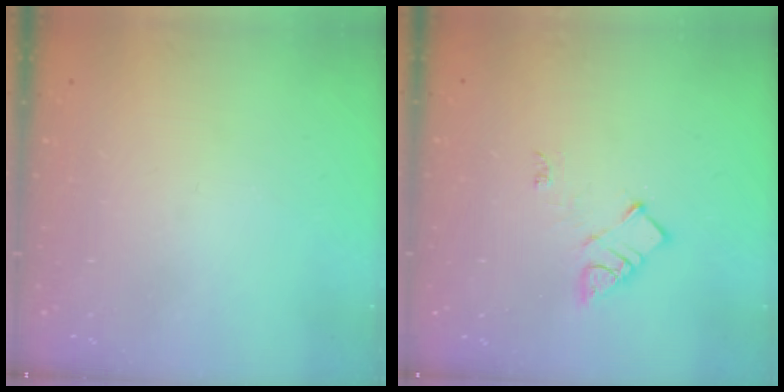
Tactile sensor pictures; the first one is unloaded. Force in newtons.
{"total": 8.0, "press": 7.9, "slide": 0.5}